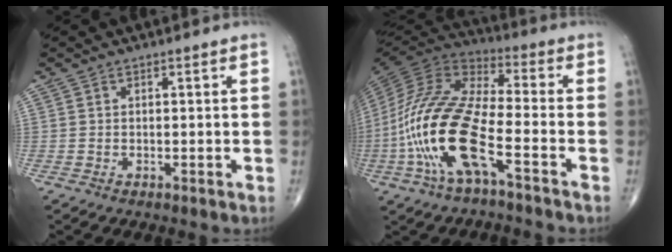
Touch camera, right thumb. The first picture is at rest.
{"total": 20.1, "force": [-6.8, 6.5, 17.8], "torque": [-0.388, 0.034, -0.128]}